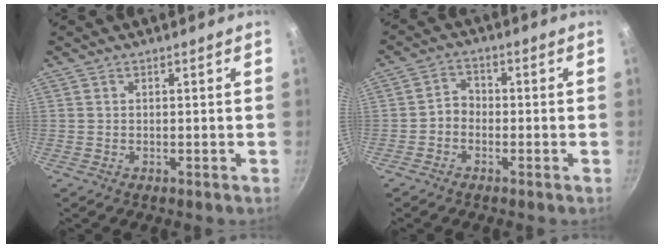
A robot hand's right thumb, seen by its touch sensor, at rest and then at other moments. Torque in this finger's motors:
{"motor_torque": [-0.01, 0.34, 1.01, -0.57, 0.00]}